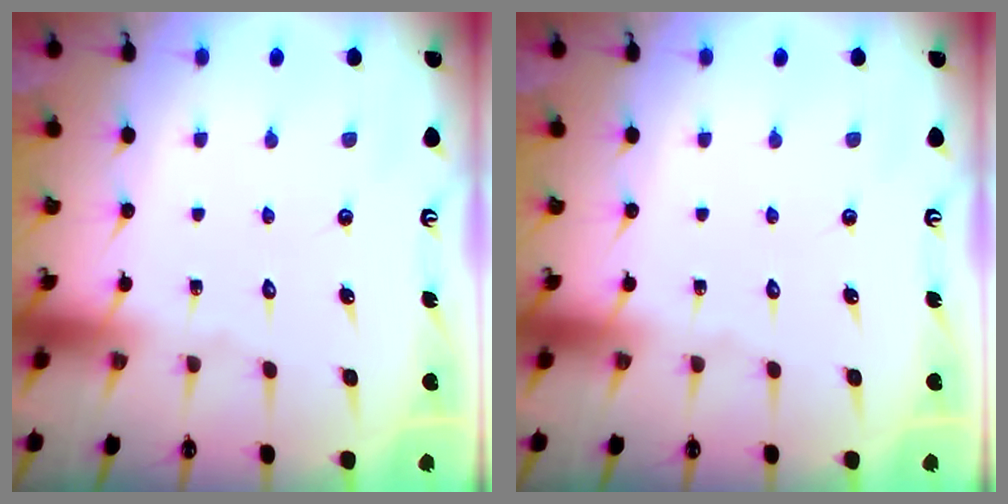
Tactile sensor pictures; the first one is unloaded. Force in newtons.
{"total": 0.0}